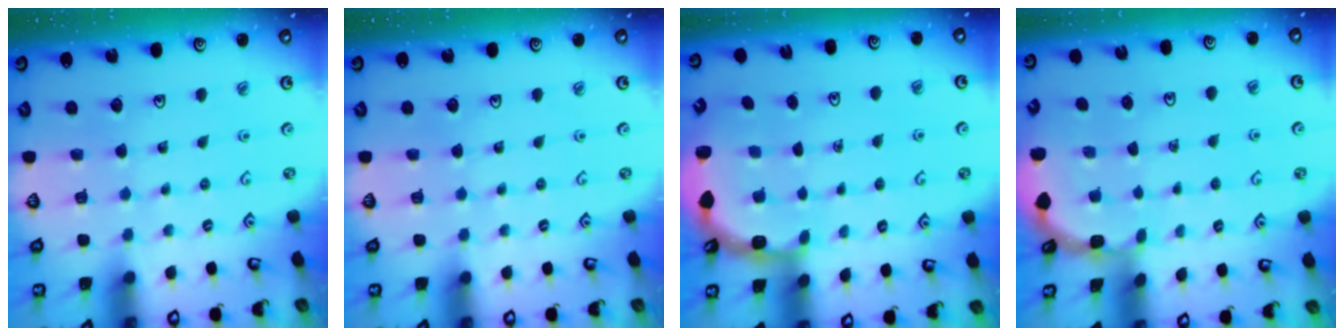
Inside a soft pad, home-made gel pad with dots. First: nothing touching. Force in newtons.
{"total": 0.0}
{"total": 3.3, "press": 2.4, "slide": 2.2}
{"total": 1.6, "press": 1.6, "slide": 0.1}